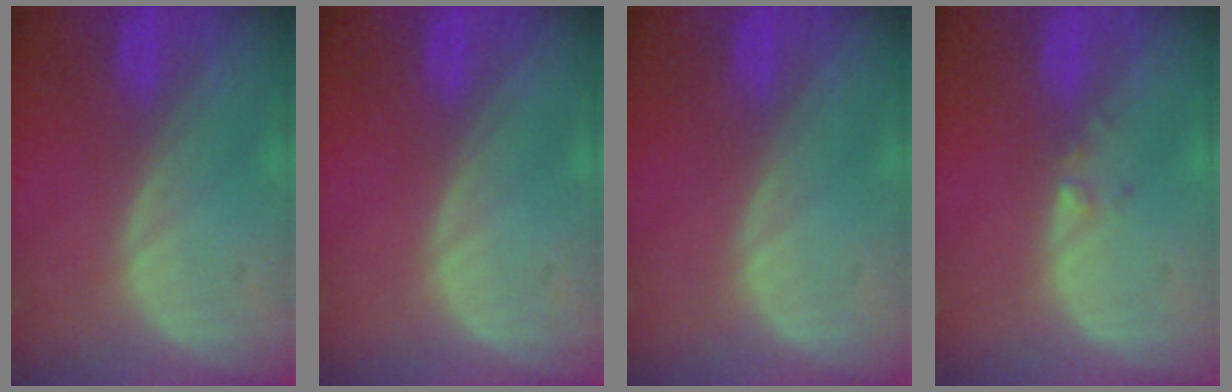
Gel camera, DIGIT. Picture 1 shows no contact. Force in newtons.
{"total": 0.0}
{"total": 0.0}
{"total": 1.0, "press": 0.9, "slide": 0.5}